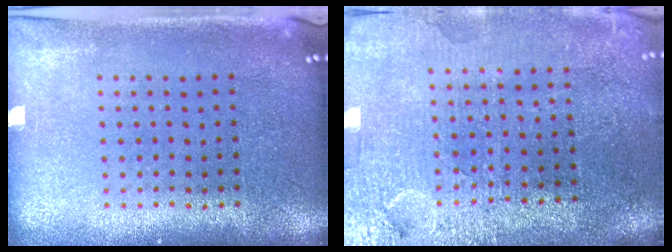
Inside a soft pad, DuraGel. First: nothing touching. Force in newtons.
{"total": 3.8, "press": 3.5, "slide": 1.5}